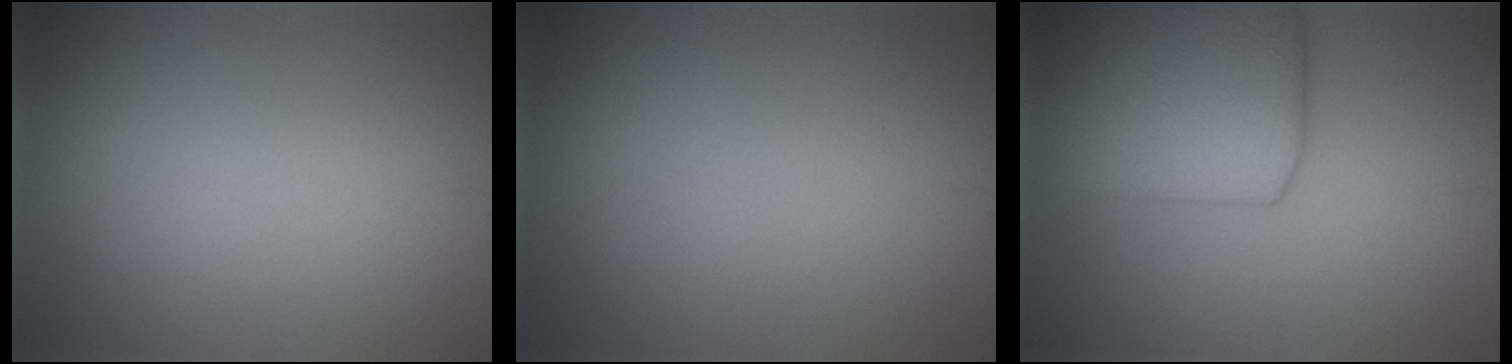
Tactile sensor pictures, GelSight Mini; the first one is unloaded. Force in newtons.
{"total": 0.0}
{"total": 8.4, "press": 8.4, "slide": 0.5}